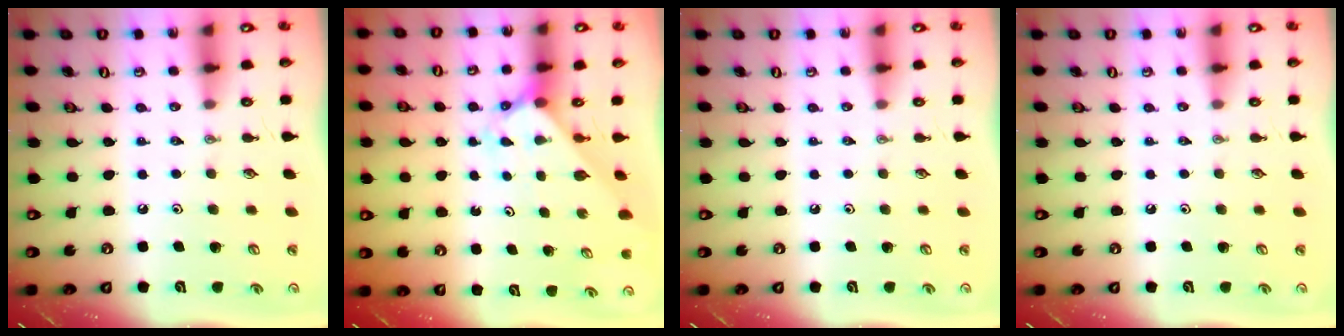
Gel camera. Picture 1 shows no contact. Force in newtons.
{"total": 2.4, "press": 2.4, "slide": 0.2}
{"total": 0.0}
{"total": 0.0}